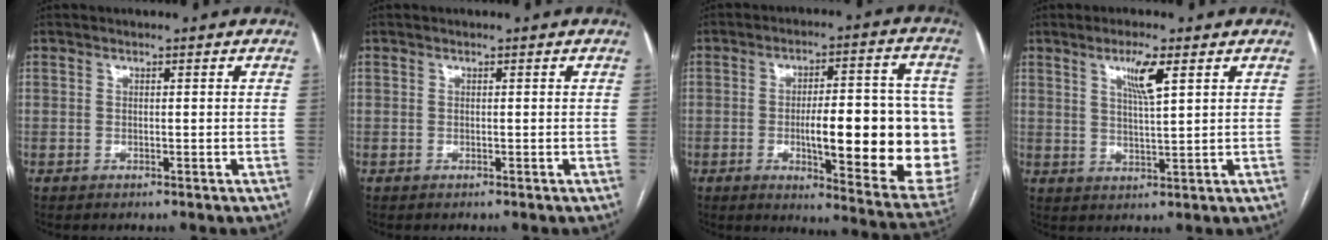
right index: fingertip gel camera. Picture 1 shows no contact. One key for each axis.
{"total": 0.0}
{"total": 22.2, "fx": -2.6, "fy": 4.7, "fz": 21.5, "tx": -0.224, "ty": 0.016, "tz": -0.015}
{"total": 5.3, "fx": 2.6, "fy": 0.2, "fz": 4.6, "tx": -0.083, "ty": -0.002, "tz": 0.046}